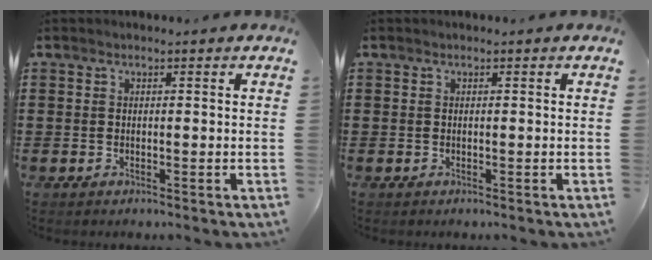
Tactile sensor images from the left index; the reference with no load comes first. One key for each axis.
{"total": 0.0}